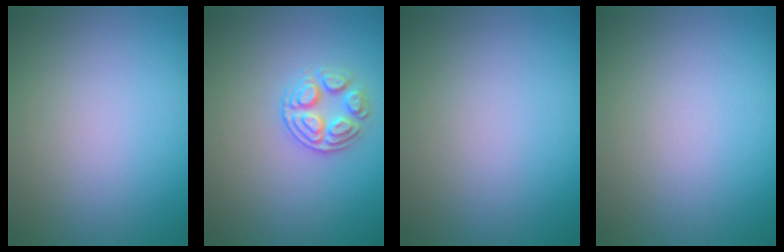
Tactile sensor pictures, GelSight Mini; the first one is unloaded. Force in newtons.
{"total": 2.8, "press": 2.7, "slide": 0.7}
{"total": 0.0}
{"total": 0.0}